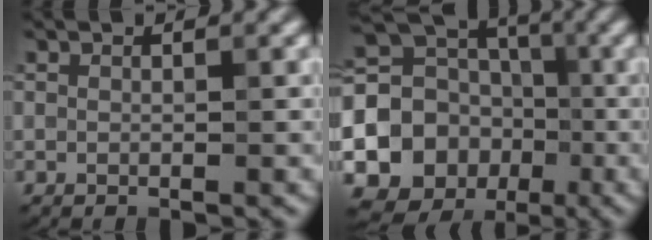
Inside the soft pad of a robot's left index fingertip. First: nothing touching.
{"total": 14.6, "force": [-2.6, 13.5, 4.9], "torque": [-0.109, -0.006, -0.065]}